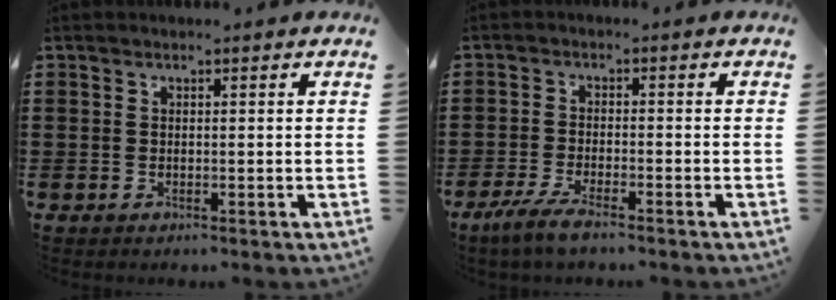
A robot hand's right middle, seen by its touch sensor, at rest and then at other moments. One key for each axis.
{"total": 3.9, "fx": -3.1, "fy": 0.5, "fz": 2.3, "tx": -0.060, "ty": -0.007, "tz": -0.065}